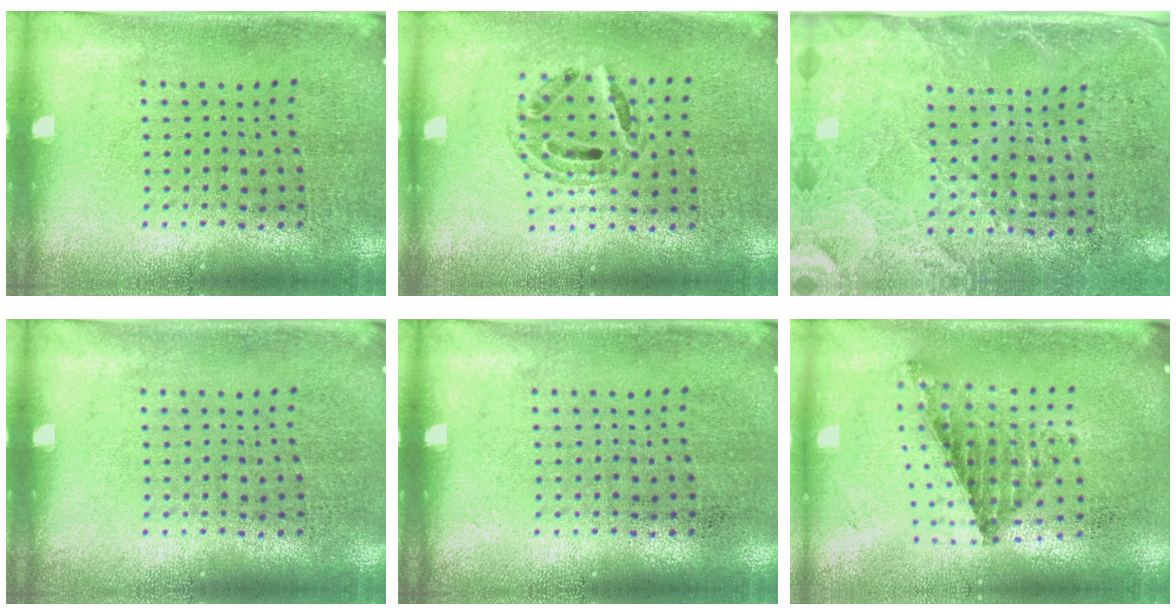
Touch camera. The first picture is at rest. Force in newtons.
{"total": 0.7, "press": 0.7, "slide": 0.2}
{"total": 2.8, "press": 2.4, "slide": 1.3}
{"total": 0.0}
{"total": 0.0}
{"total": 0.8, "press": 0.8, "slide": 0.1}